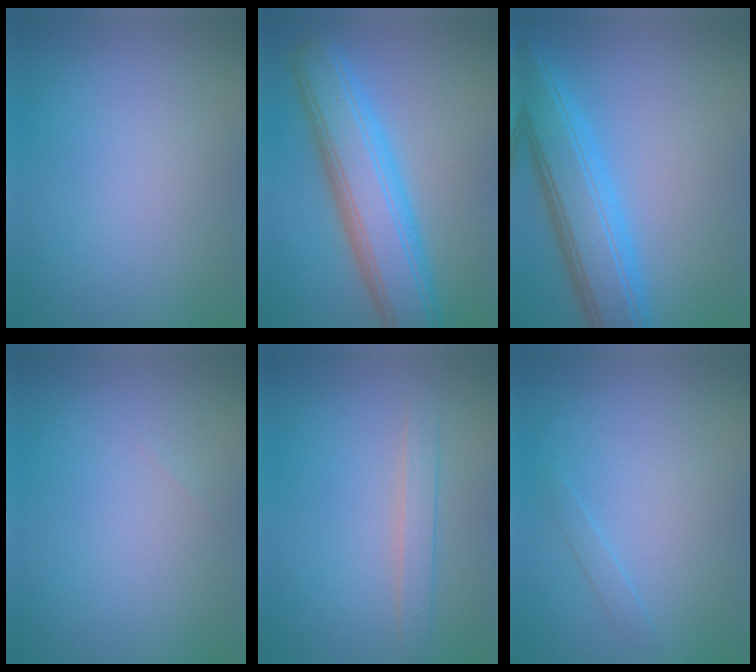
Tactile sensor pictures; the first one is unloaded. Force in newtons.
{"total": 8.5, "press": 8.5, "slide": 0.2}
{"total": 7.3, "press": 7.3, "slide": 0.3}
{"total": 0.0}
{"total": 1.8, "press": 1.8, "slide": 0.2}
{"total": 0.7, "press": 0.7, "slide": 0.0}